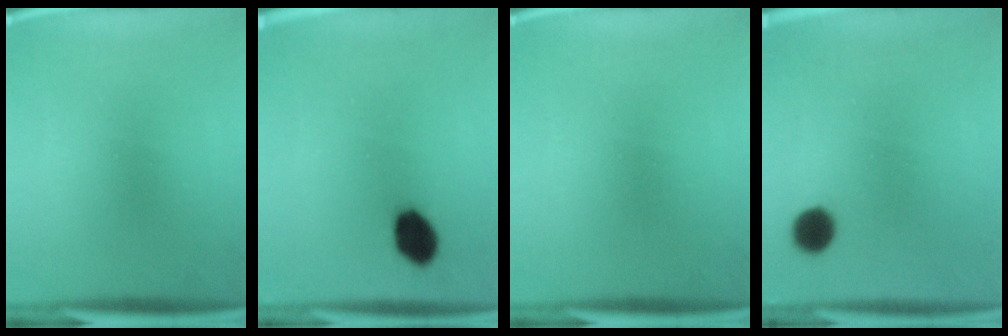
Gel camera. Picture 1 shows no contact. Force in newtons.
{"total": 7.5}
{"total": 0.0}
{"total": 5.1}